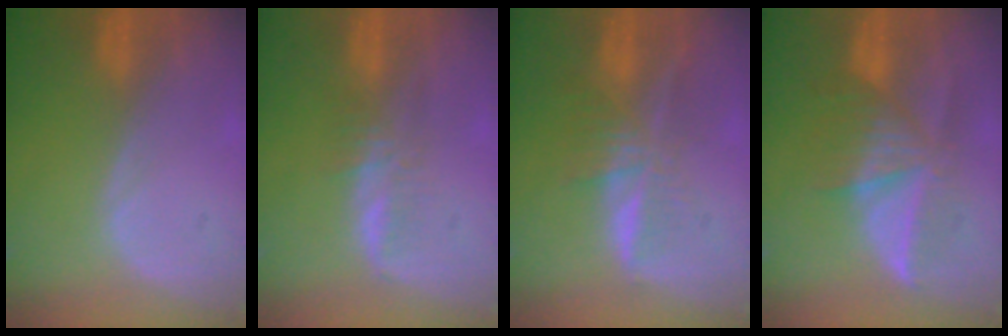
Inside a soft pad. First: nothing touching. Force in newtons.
{"total": 3.1, "press": 3.1, "slide": 0.5}
{"total": 7.0, "press": 6.0, "slide": 3.7}
{"total": 7.0, "press": 7.0, "slide": 0.7}